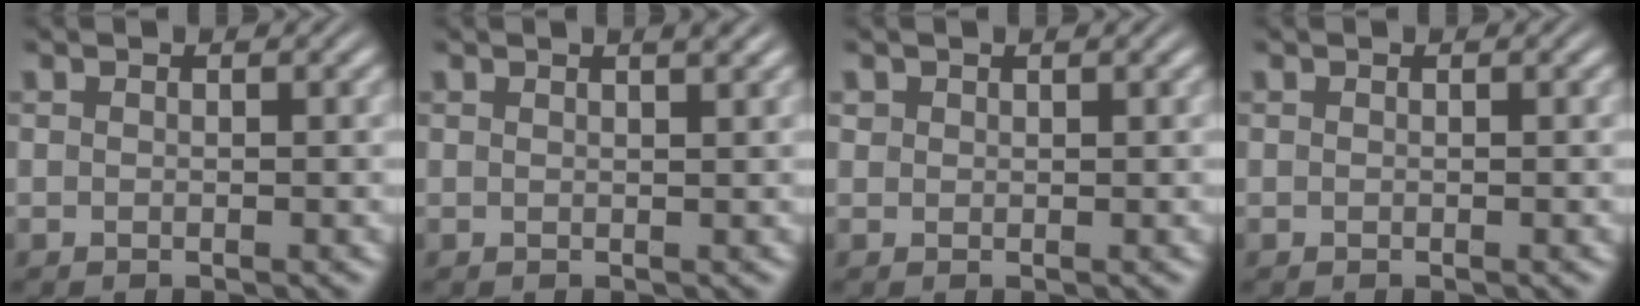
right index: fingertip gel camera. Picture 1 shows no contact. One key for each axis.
{"total": 1.3, "fx": 0.9, "fy": -0.2, "fz": 1.0, "tx": -0.006, "ty": 0.001, "tz": 0.013}
{"total": 0.7, "fx": 0.6, "fy": 0.3, "fz": 0.1, "tx": -0.006, "ty": -0.006, "tz": 0.017}
{"total": 0.0}